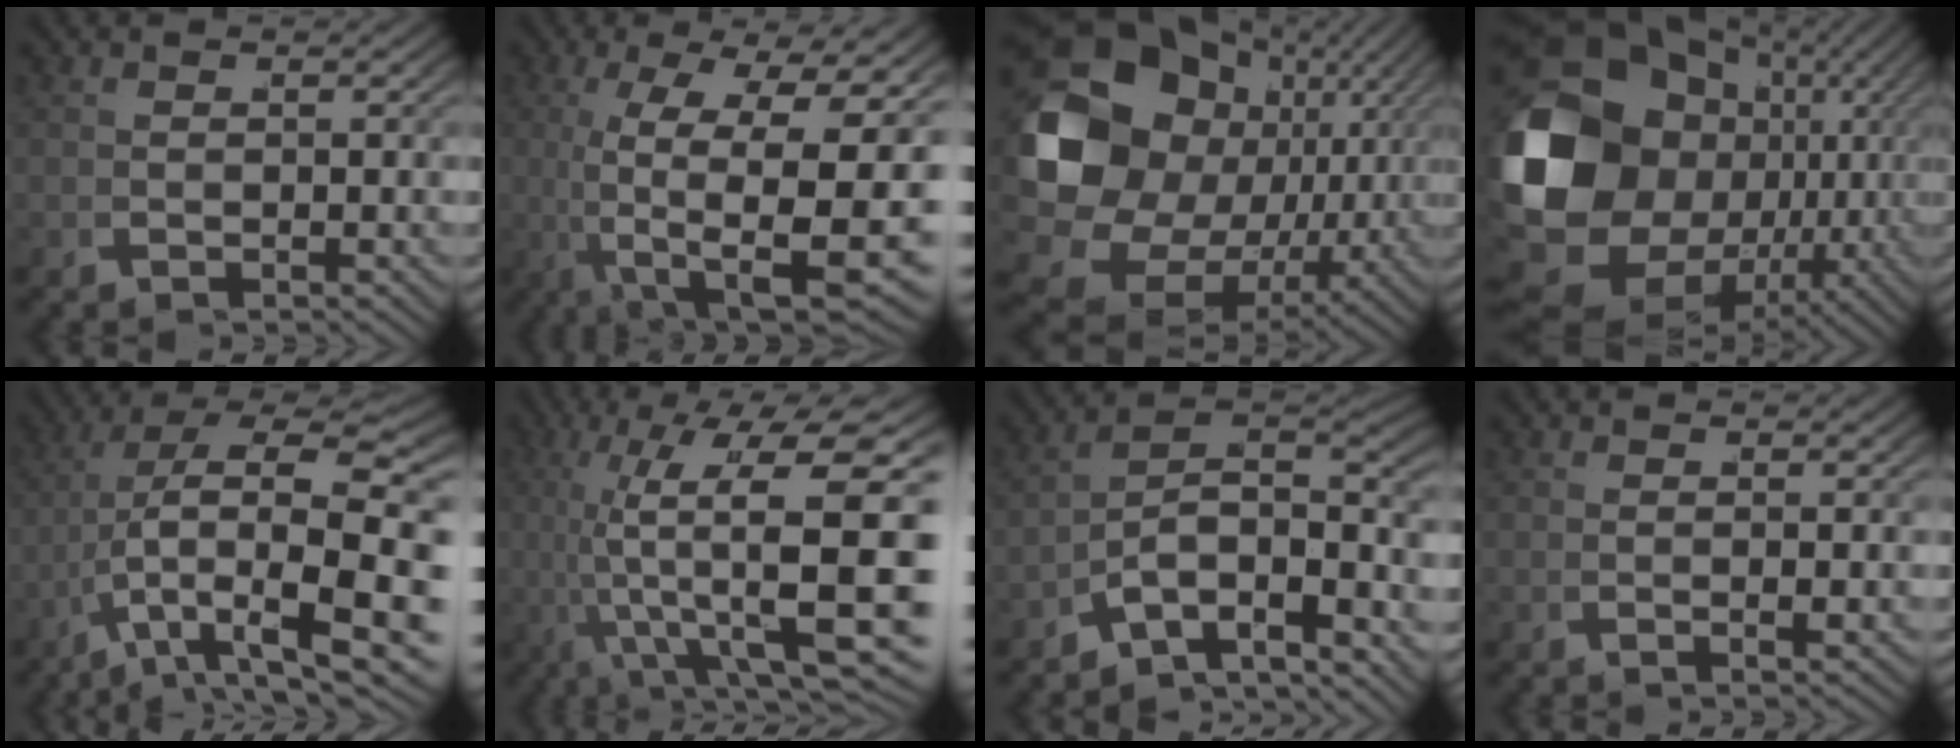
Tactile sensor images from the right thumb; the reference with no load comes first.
{"total": 17.7, "force": [-1.2, 9.1, 15.1], "torque": [-0.277, -0.062, 0.020]}
{"total": 19.2, "force": [-0.1, 13.9, 13.2], "torque": [-0.272, -0.057, 0.026]}
{"total": 21.1, "force": [-1.4, 15.4, 14.4], "torque": [-0.304, -0.060, 0.003]}
{"total": 12.8, "force": [-0.3, 6.2, 11.2], "torque": [-0.202, -0.037, 0.024]}
{"total": 15.5, "force": [1.4, 7.8, 13.3], "torque": [-0.242, -0.050, 0.055]}
{"total": 13.4, "force": [-2.1, 9.6, 9.1], "torque": [-0.169, -0.048, -0.029]}
{"total": 0.6, "force": [0.2, 0.1, 0.6], "torque": [-0.009, 0.004, 0.001]}